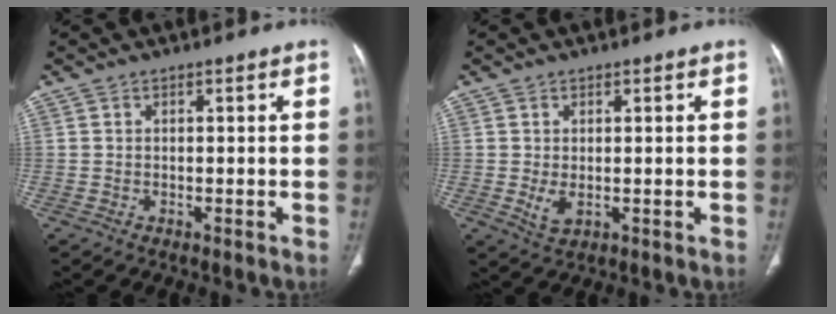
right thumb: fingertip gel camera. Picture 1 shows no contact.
{"total": 2.7, "force": [-0.2, 1.3, 2.4], "torque": [-0.045, -0.010, 0.005]}